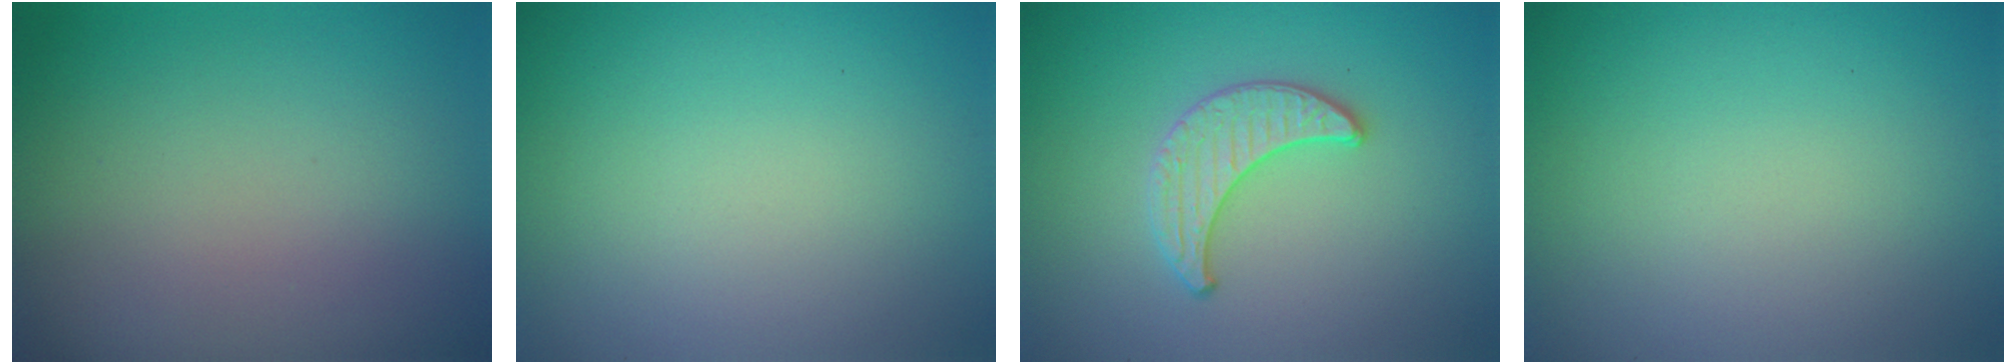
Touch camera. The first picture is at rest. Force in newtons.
{"total": 0.0}
{"total": 2.0, "press": 2.0, "slide": 0.1}
{"total": 0.0}